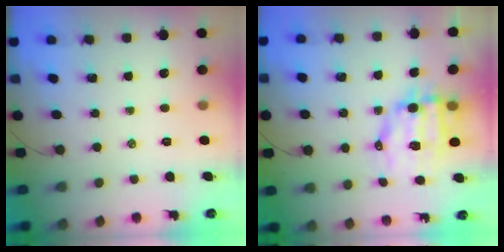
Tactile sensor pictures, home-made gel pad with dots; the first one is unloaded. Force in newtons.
{"total": 9.9, "press": 9.7, "slide": 2.2}